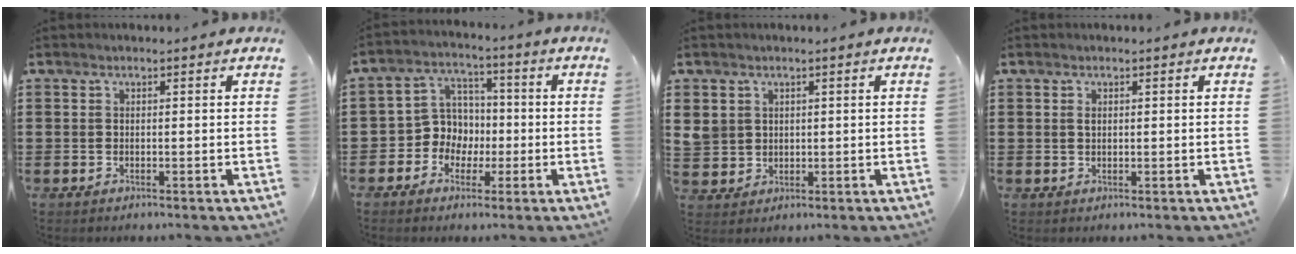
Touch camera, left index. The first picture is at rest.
{"total": 6.9, "force": [-1.2, 6.6, 1.5], "torque": [-0.067, 0.006, -0.025]}
{"total": 3.5, "force": [1.3, 3.1, 0.7], "torque": [-0.036, 0.008, 0.021]}
{"total": 1.0, "force": [0.3, 0.6, 0.6], "torque": [-0.014, 0.004, 0.006]}